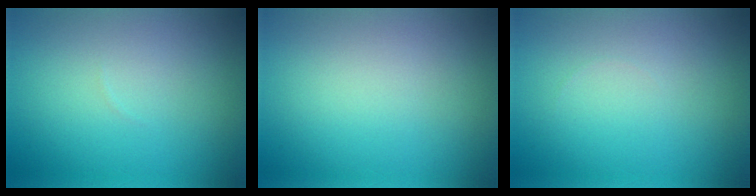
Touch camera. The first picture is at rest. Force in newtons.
{"total": 0.0}
{"total": 0.0}